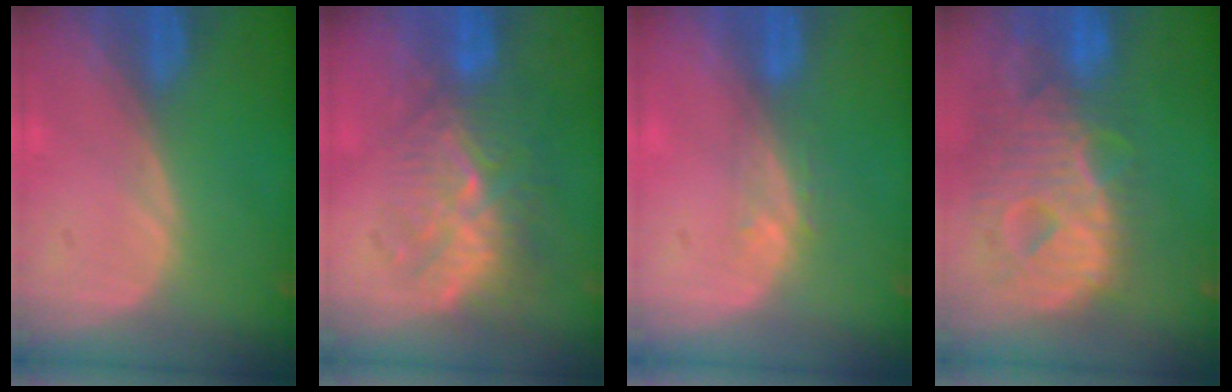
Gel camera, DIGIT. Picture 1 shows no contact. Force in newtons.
{"total": 9.3, "press": 8.6, "slide": 3.5}
{"total": 2.8, "press": 2.1, "slide": 1.7}
{"total": 12.8, "press": 10.8, "slide": 6.8}